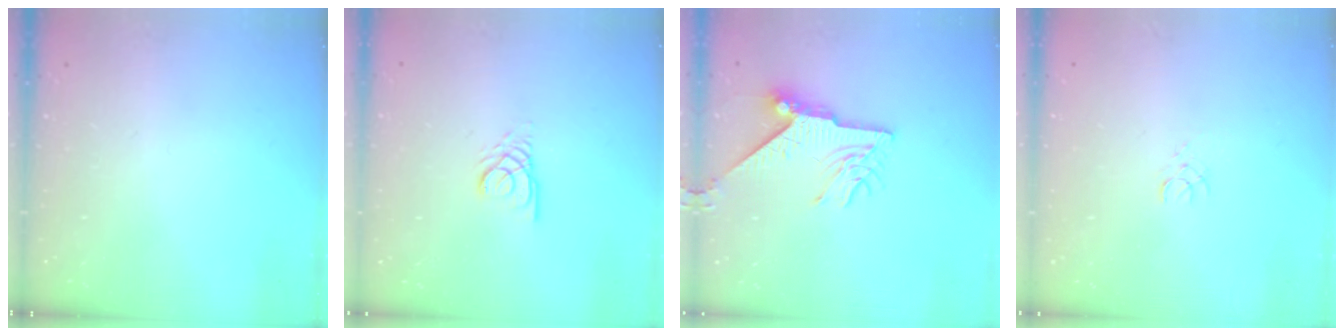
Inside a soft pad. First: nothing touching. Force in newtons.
{"total": 2.6, "press": 2.6, "slide": 0.1}
{"total": 9.3, "press": 9.3, "slide": 0.4}
{"total": 1.5, "press": 1.5, "slide": 0.2}